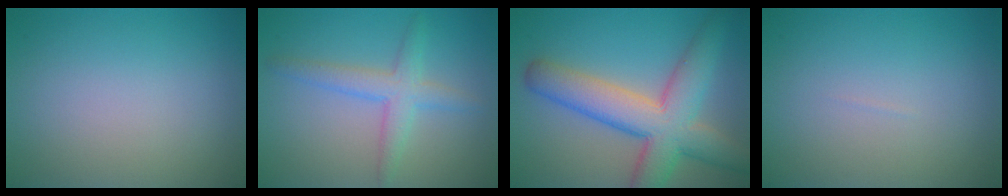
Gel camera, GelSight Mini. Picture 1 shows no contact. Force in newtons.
{"total": 3.2, "press": 3.2, "slide": 0.2}
{"total": 8.7, "press": 8.7, "slide": 0.3}
{"total": 0.0}